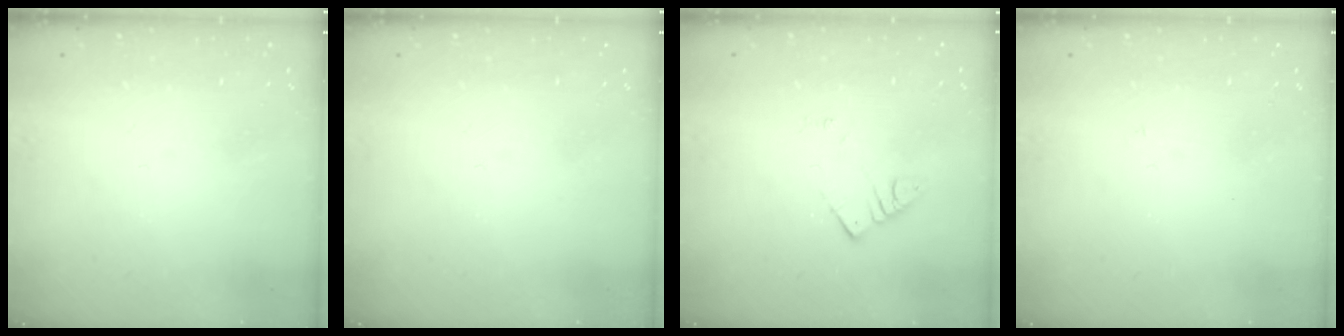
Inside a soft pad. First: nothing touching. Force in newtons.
{"total": 0.0}
{"total": 2.8, "press": 2.7, "slide": 0.3}
{"total": 2.7, "press": 2.7, "slide": 0.3}